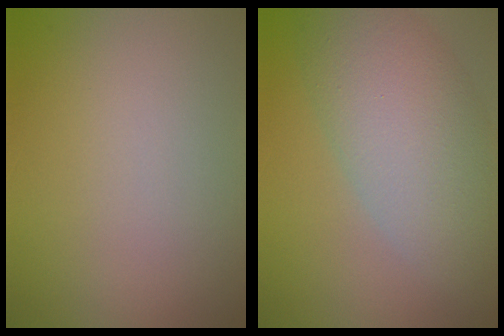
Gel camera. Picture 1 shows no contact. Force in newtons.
{"total": 8.5, "press": 8.5, "slide": 0.5}